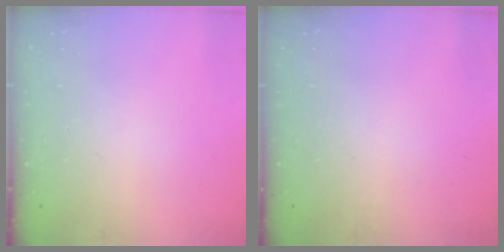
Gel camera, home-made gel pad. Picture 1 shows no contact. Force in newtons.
{"total": 0.0}